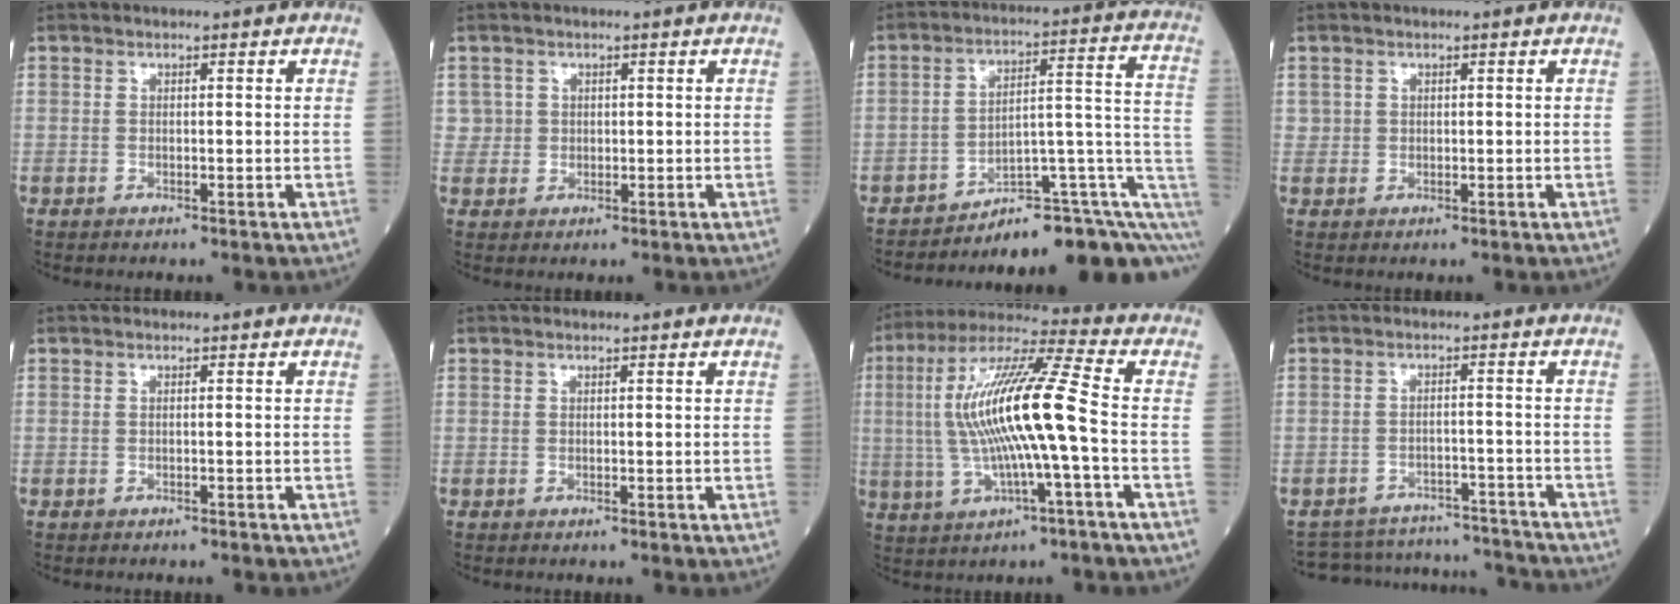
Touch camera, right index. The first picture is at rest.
{"total": 2.0, "force": [0.7, 1.9, -0.2], "torque": [0.019, 0.004, 0.008]}
{"total": 13.2, "force": [-9.6, 2.5, 8.7], "torque": [-0.072, 0.077, -0.128]}
{"total": 0.9, "force": [0.4, 0.8, 0.0], "torque": [0.011, 0.002, 0.003]}
{"total": 1.0, "force": [-0.8, 0.2, 0.4], "torque": [-0.014, -0.003, -0.009]}
{"total": 0.0}
{"total": 15.8, "force": [-0.7, 0.6, 15.8], "torque": [-0.310, 0.016, -0.016]}
{"total": 13.7, "force": [-13.3, 2.8, 1.1], "torque": [-0.022, 0.023, -0.171]}